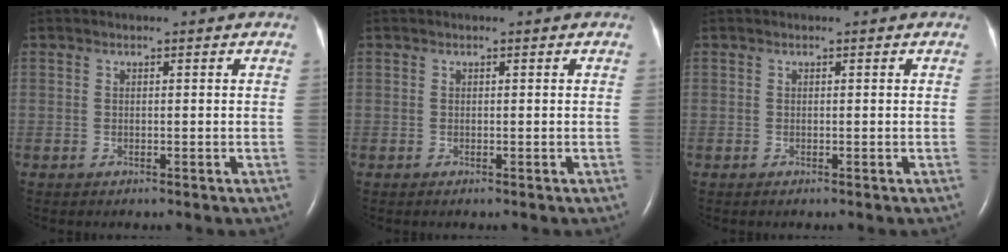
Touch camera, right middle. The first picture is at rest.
{"total": 0.0}
{"total": 0.0}